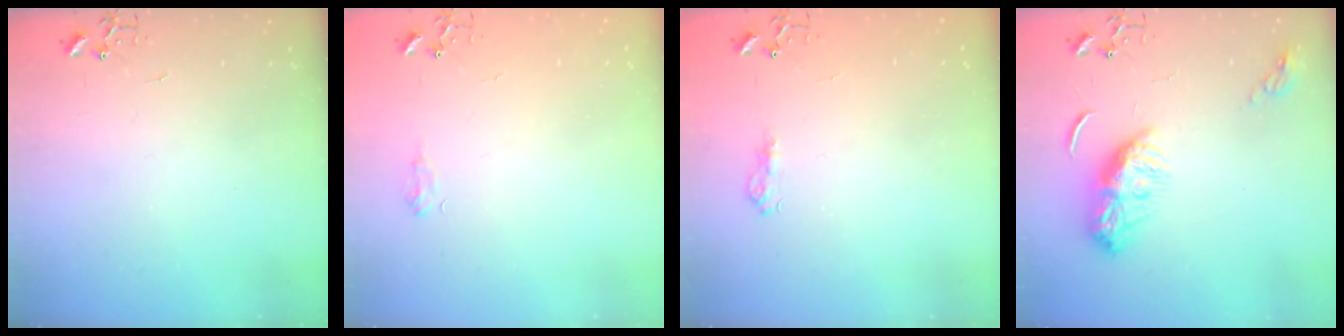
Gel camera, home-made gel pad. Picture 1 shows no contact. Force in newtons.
{"total": 6.0, "press": 5.9, "slide": 0.7}
{"total": 7.9, "press": 7.8, "slide": 0.8}
{"total": 9.4, "press": 9.4, "slide": 0.6}